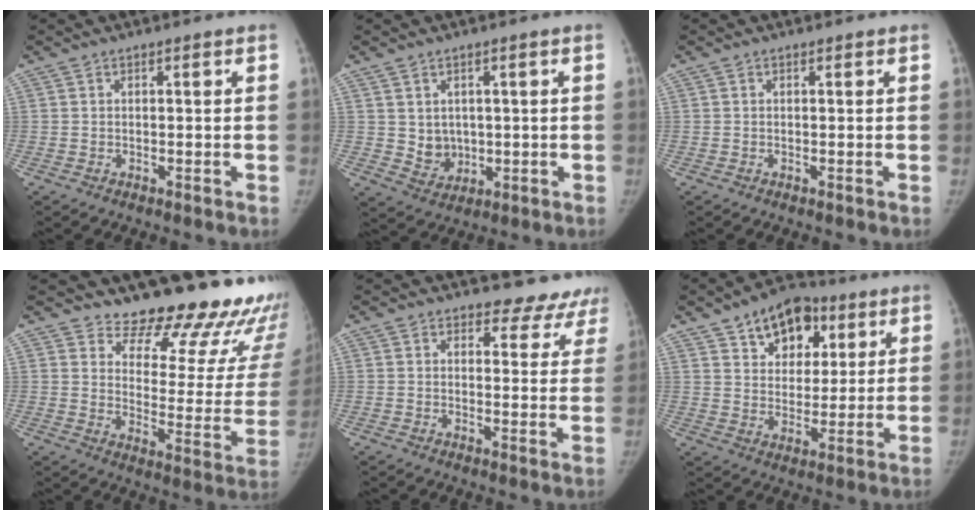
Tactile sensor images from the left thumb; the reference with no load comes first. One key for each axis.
{"total": 4.7, "fx": 0.8, "fy": 4.1, "fz": 2.2, "tx": -0.019, "ty": -0.013, "tz": 0.031}
{"total": 0.0}
{"total": 22.3, "fx": 19.2, "fy": 8.0, "fz": 8.1, "tx": -0.056, "ty": -0.169, "tz": 0.235}
{"total": 8.7, "fx": 7.9, "fy": 3.7, "fz": 0.3, "tx": 0.049, "ty": -0.049, "tz": 0.068}
{"total": 14.1, "fx": 7.3, "fy": 9.4, "fz": 7.5, "tx": -0.069, "ty": -0.017, "tz": 0.116}